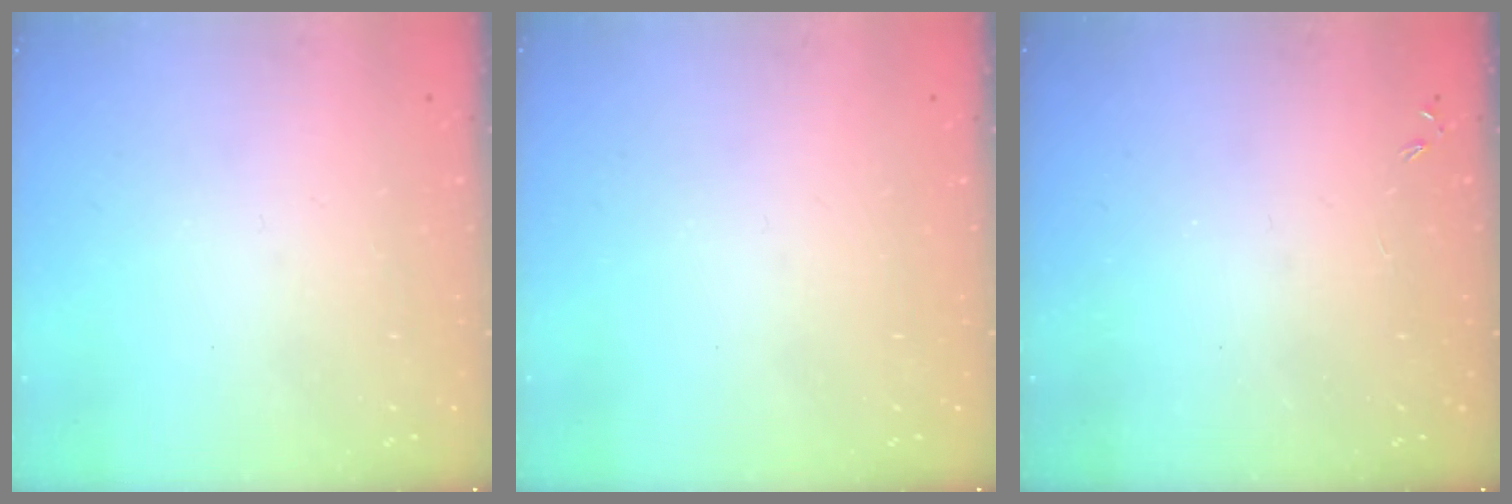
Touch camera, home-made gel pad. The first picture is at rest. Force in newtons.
{"total": 0.0}
{"total": 0.0}